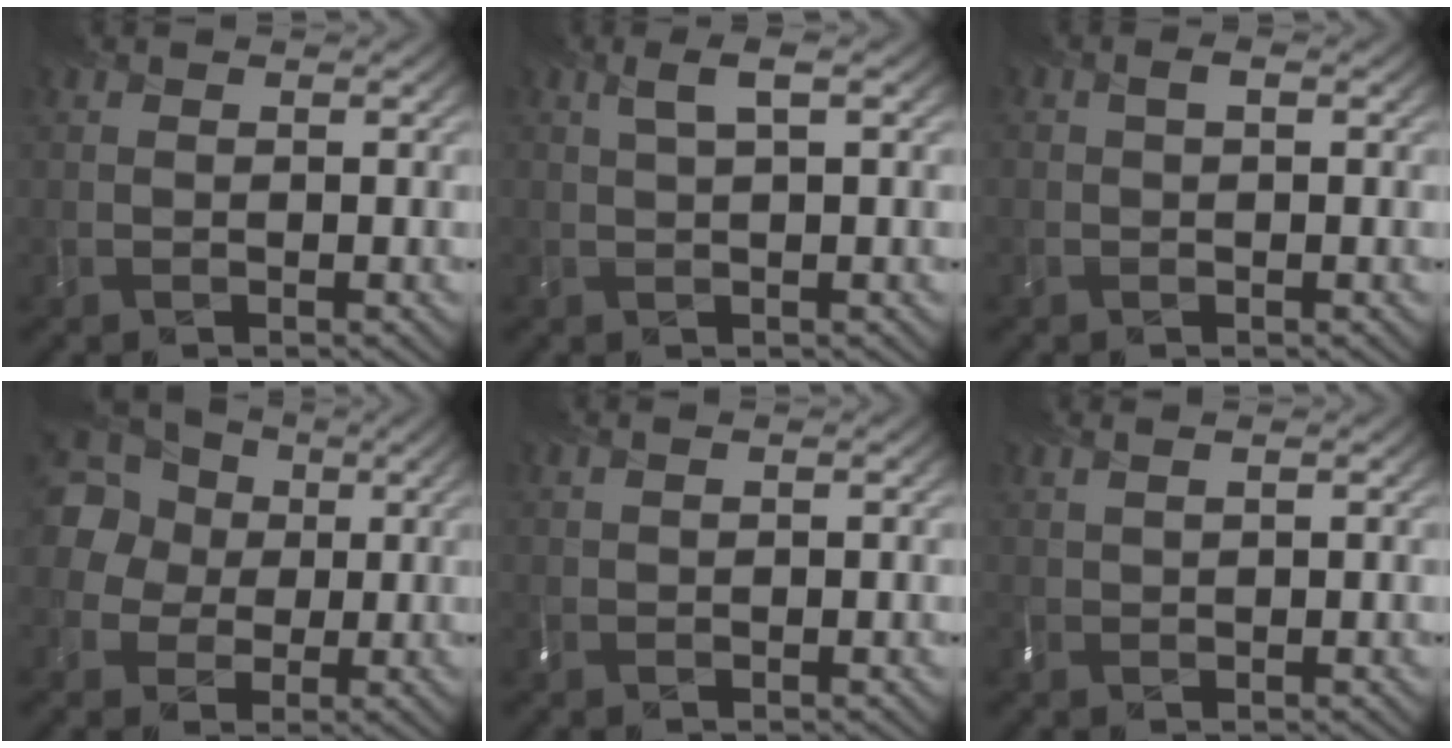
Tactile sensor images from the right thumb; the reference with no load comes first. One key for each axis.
{"total": 2.3, "fx": 0.8, "fy": 0.3, "fz": 2.1, "tx": -0.040, "ty": 0.008, "tz": 0.017}
{"total": 1.2, "fx": 0.0, "fy": 0.6, "fz": 1.0, "tx": -0.014, "ty": 0.001, "tz": -0.002}
{"total": 12.2, "fx": 2.9, "fy": 10.6, "fz": 5.2, "tx": -0.178, "ty": 0.030, "tz": 0.041}
{"total": 1.1, "fx": 0.9, "fy": 0.2, "fz": 0.6, "tx": -0.018, "ty": 0.005, "tz": 0.016}
{"total": 1.7, "fx": 1.3, "fy": 0.4, "fz": 1.0, "tx": -0.019, "ty": 0.006, "tz": 0.018}